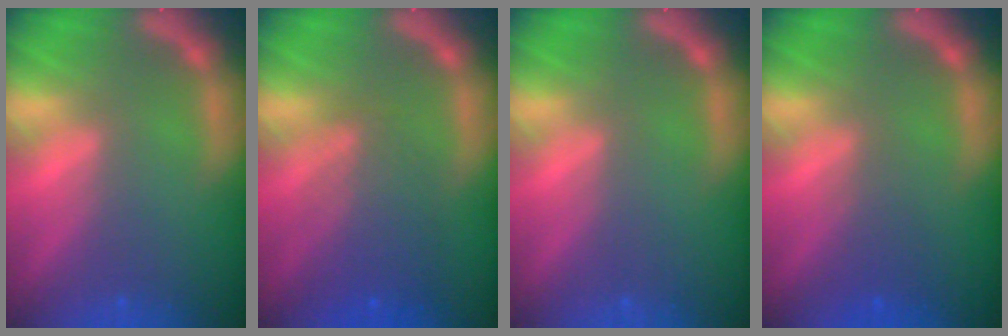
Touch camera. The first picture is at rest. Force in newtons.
{"total": 5.1}
{"total": 0.0}
{"total": 2.0}